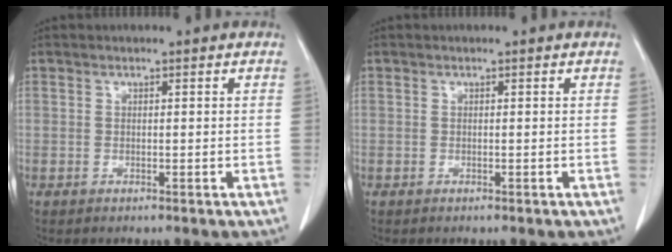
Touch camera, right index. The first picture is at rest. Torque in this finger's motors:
{"motor_torque": [-0.13, 0.17, -0.20, -0.09]}